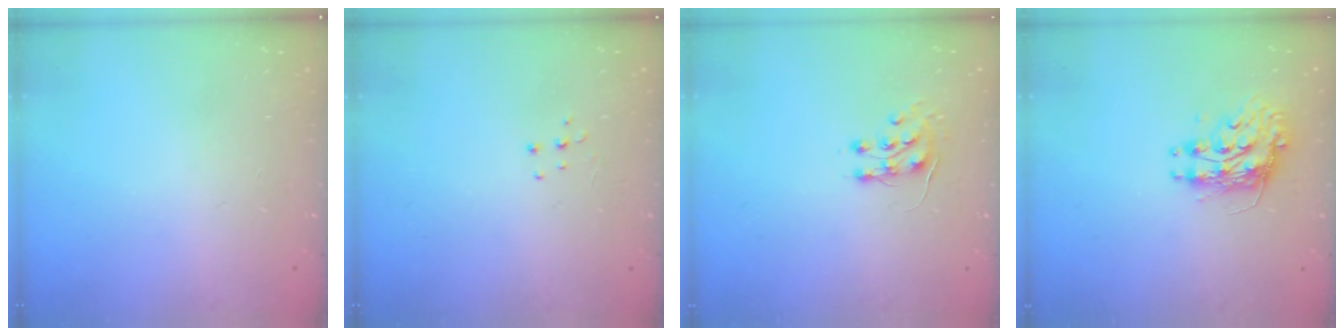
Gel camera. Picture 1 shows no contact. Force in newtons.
{"total": 4.3, "press": 4.3, "slide": 0.3}
{"total": 7.4, "press": 7.4, "slide": 0.7}
{"total": 9.2, "press": 9.2, "slide": 0.9}